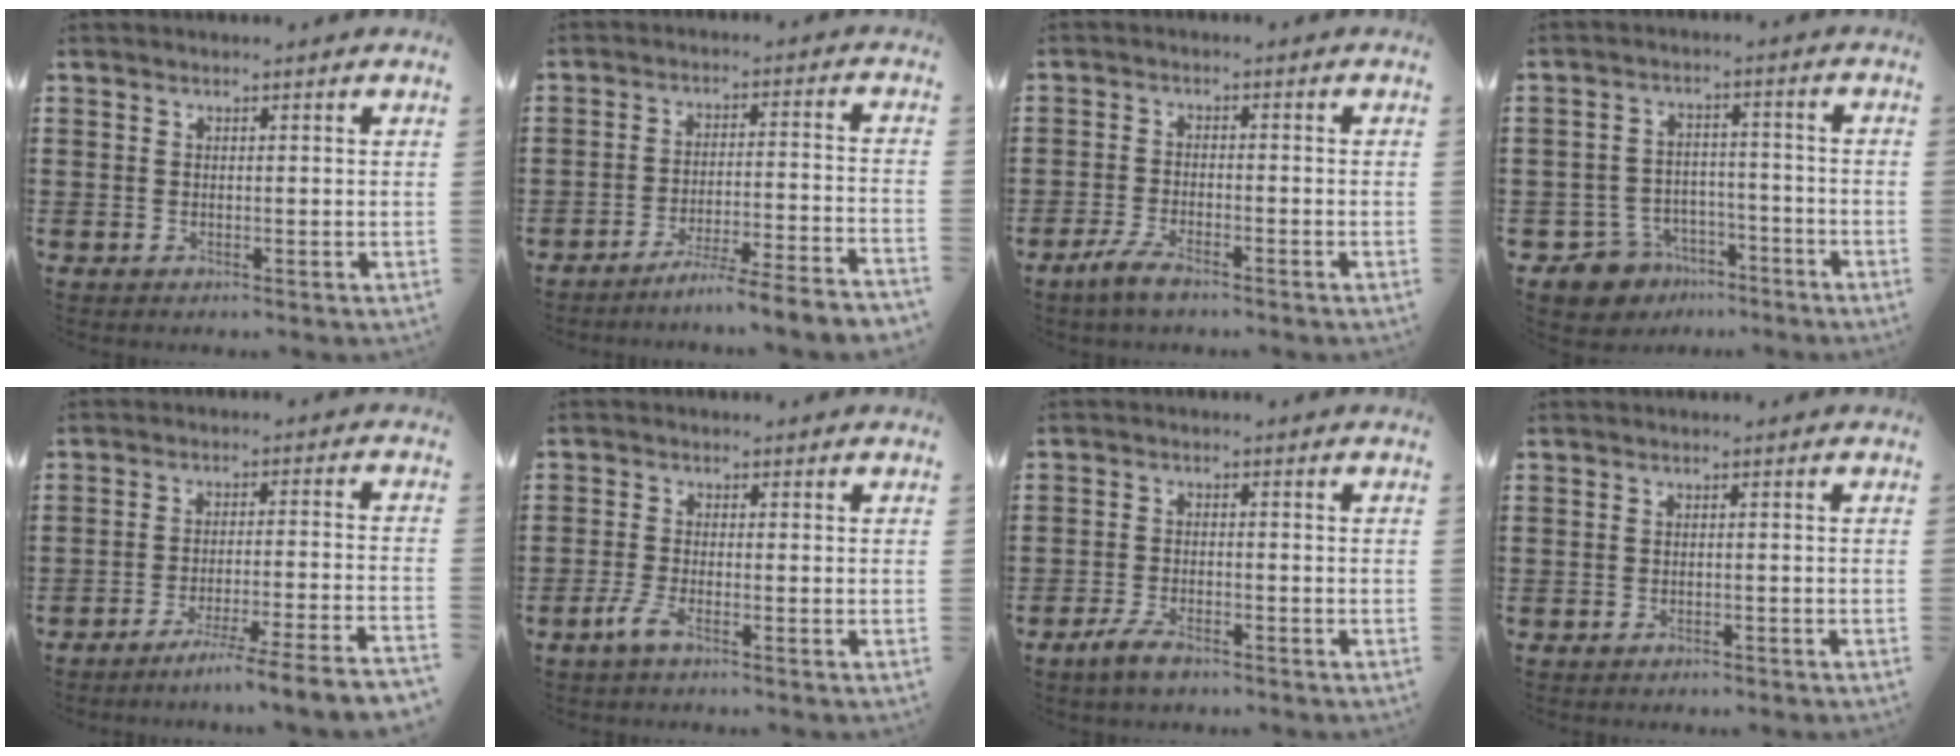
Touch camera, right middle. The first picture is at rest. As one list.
[{"total": 5.7, "force": [-5.4, -1.2, 1.5], "torque": [-0.021, -0.017, -0.106]}, {"total": 3.7, "force": [-2.9, 1.1, 2.2], "torque": [-0.058, -0.001, -0.060]}, {"total": 6.1, "force": [-5.5, 2.7, 0.5], "torque": [-0.036, 0.013, -0.113]}, {"total": 6.0, "force": [-5.4, -1.4, 2.0], "torque": [-0.028, -0.021, -0.105]}, {"total": 3.1, "force": [-2.0, 0.5, 2.3], "torque": [-0.059, -0.008, -0.044]}, {"total": 3.8, "force": [-2.8, 1.4, 2.2], "torque": [-0.049, 0.003, -0.056]}, {"total": 1.1, "force": [-1.1, 0.2, 0.1], "torque": [-0.005, -0.002, -0.023]}]